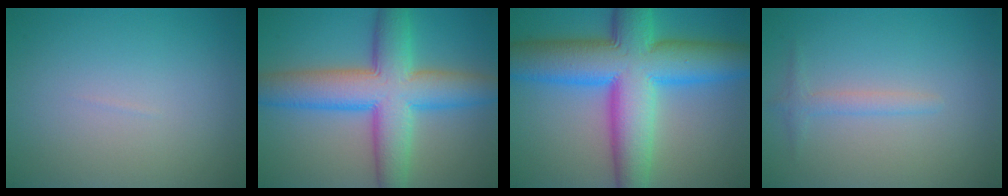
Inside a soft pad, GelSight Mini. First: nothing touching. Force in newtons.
{"total": 9.7, "press": 9.7, "slide": 0.1}
{"total": 13.6, "press": 13.6, "slide": 0.4}
{"total": 1.4, "press": 1.4, "slide": 0.0}